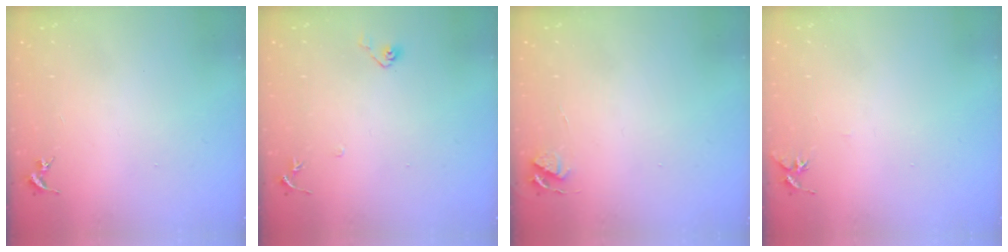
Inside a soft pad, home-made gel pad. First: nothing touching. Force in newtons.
{"total": 4.8, "press": 4.7, "slide": 1.0}
{"total": 3.9, "press": 3.8, "slide": 0.5}
{"total": 4.9, "press": 4.8, "slide": 0.5}